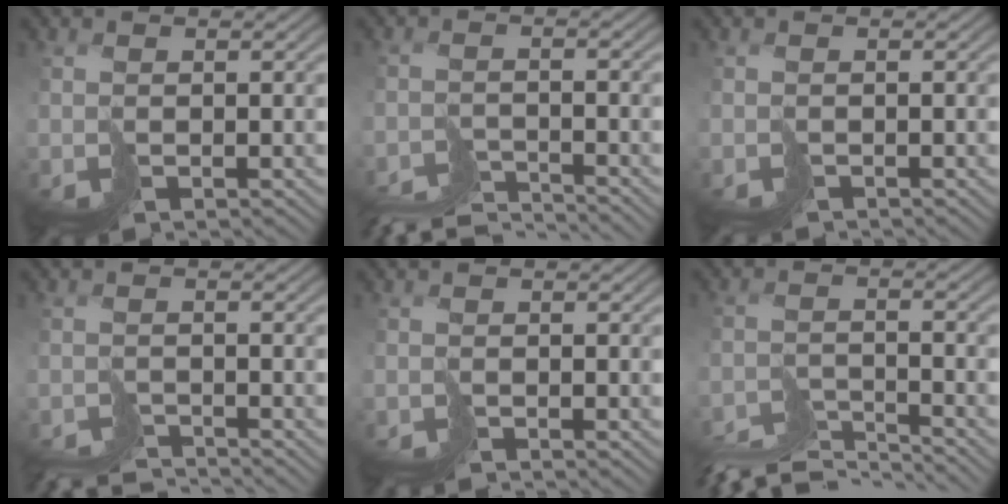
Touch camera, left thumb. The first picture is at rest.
{"total": 6.6, "force": [-6.3, 0.5, 1.6], "torque": [-0.026, 0.000, -0.116]}
{"total": 0.7, "force": [-0.6, 0.0, -0.2], "torque": [0.005, -0.001, -0.017]}
{"total": 4.6, "force": [-4.5, 0.1, 0.9], "torque": [-0.013, 0.000, -0.086]}
{"total": 1.1, "force": [-1.0, -0.2, -0.2], "torque": [0.005, 0.000, -0.027]}
{"total": 7.9, "force": [-7.4, 1.3, 2.5], "torque": [-0.052, -0.005, -0.134]}